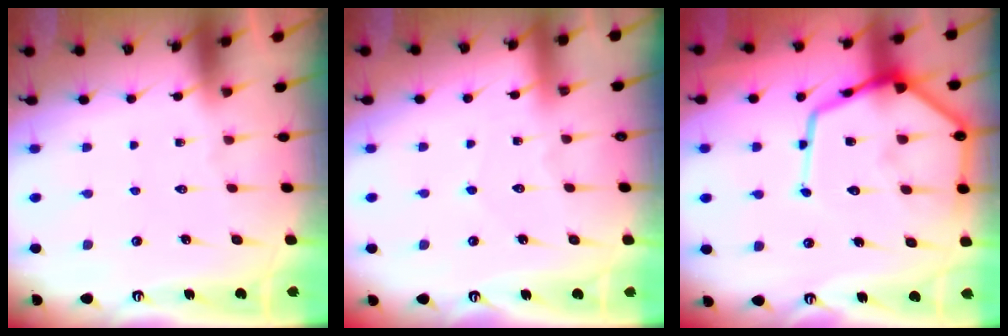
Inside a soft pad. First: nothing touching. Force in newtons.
{"total": 4.6, "press": 4.5, "slide": 0.6}
{"total": 18.6, "press": 18.4, "slide": 2.0}